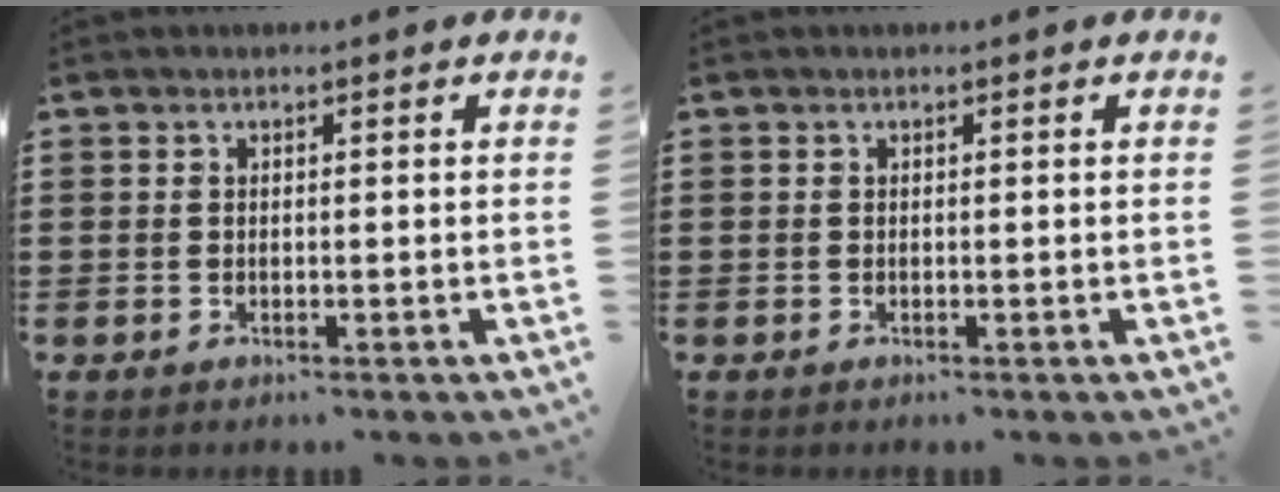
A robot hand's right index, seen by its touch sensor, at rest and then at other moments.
{"total": 0.0}